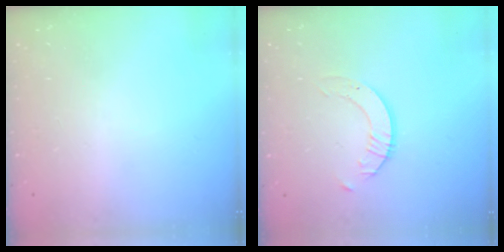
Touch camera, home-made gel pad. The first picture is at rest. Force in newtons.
{"total": 2.0, "press": 2.0, "slide": 0.2}